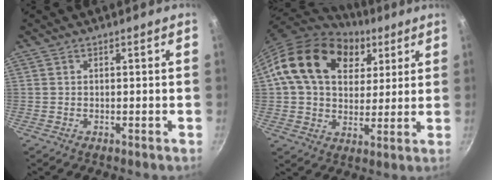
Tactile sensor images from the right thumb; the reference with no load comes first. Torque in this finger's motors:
{"motor_torque": [0.15, 0.56, 0.48, -0.19, 0.21]}